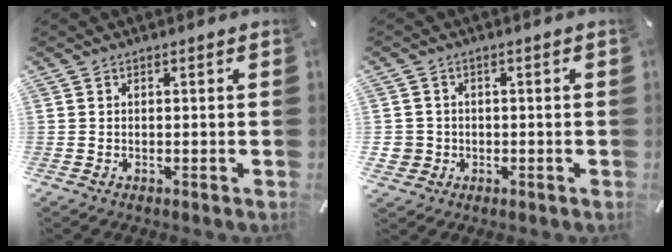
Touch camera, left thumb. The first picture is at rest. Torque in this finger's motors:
{"motor_torque": [0.05, 0.17, 0.05, 0.01, 0.01]}